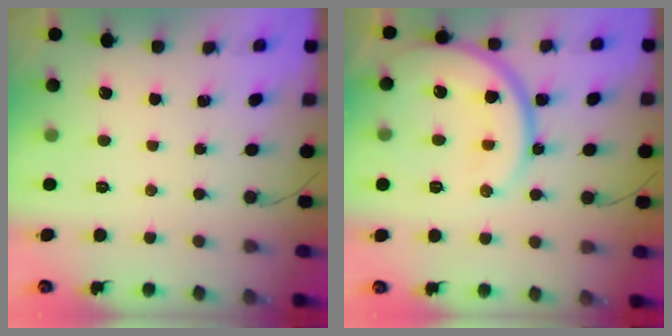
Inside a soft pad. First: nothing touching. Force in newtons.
{"total": 17.6, "press": 17.5, "slide": 1.8}